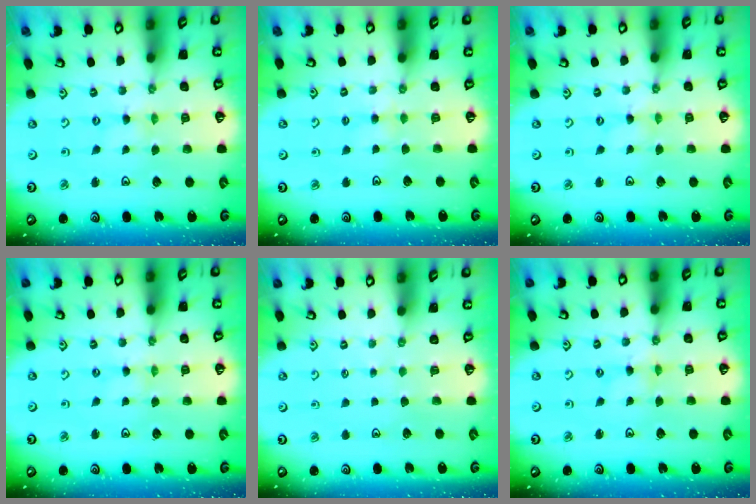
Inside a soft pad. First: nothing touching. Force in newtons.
{"total": 3.1, "press": 3.0, "slide": 0.5}
{"total": 0.0}
{"total": 0.0}
{"total": 0.6, "press": 0.6, "slide": 0.1}
{"total": 0.0}